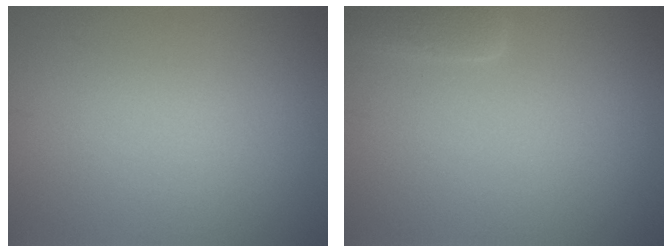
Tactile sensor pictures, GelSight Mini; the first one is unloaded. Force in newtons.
{"total": 1.9, "press": 1.9, "slide": 0.1}